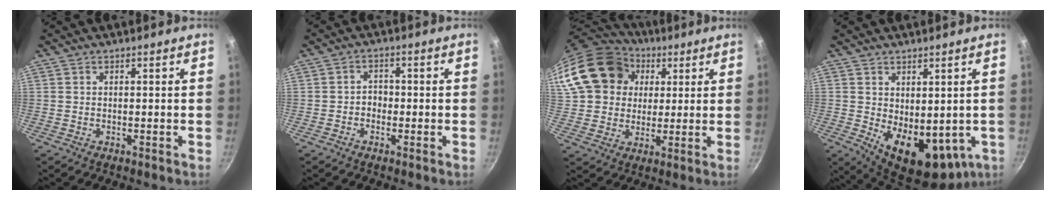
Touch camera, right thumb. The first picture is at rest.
{"total": 2.4, "force": [-0.9, 2.0, 1.0], "torque": [0.000, 0.013, -0.018]}
{"total": 20.2, "force": [6.1, 16.4, 10.2], "torque": [-0.176, 0.026, 0.108]}
{"total": 14.0, "force": [-1.0, 8.5, 11.1], "torque": [-0.142, -0.025, 0.011]}